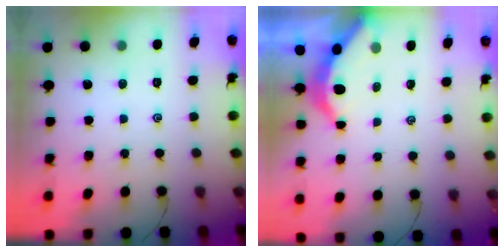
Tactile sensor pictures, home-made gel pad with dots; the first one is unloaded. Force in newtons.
{"total": 3.8, "press": 3.8, "slide": 0.4}